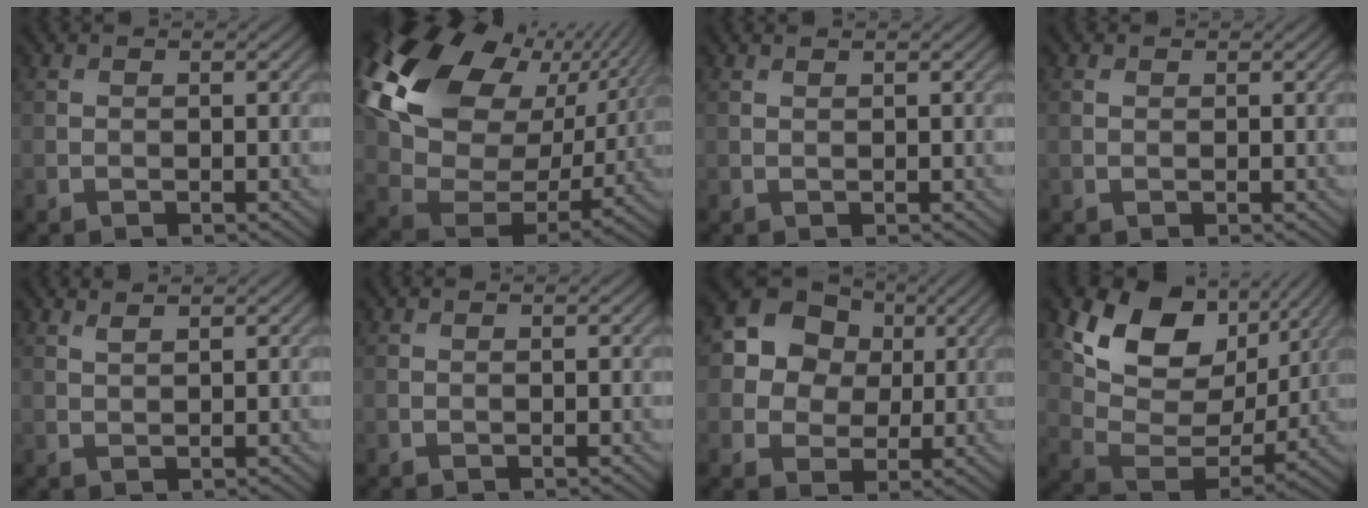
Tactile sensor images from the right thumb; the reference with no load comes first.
{"total": 20.5, "force": [8.8, 13.1, 13.0], "torque": [-0.313, 0.027, 0.174]}
{"total": 0.5, "force": [0.5, 0.0, 0.2], "torque": [-0.003, 0.002, 0.010]}
{"total": 0.6, "force": [0.4, 0.4, 0.3], "torque": [-0.006, -0.001, 0.009]}
{"total": 1.3, "force": [1.1, 0.1, 0.7], "torque": [-0.018, 0.002, 0.023]}
{"total": 0.0}
{"total": 11.7, "force": [3.5, 9.9, 5.1], "torque": [-0.146, 0.030, 0.062]}
{"total": 13.1, "force": [6.6, 8.4, 7.5], "torque": [-0.143, -0.012, 0.119]}